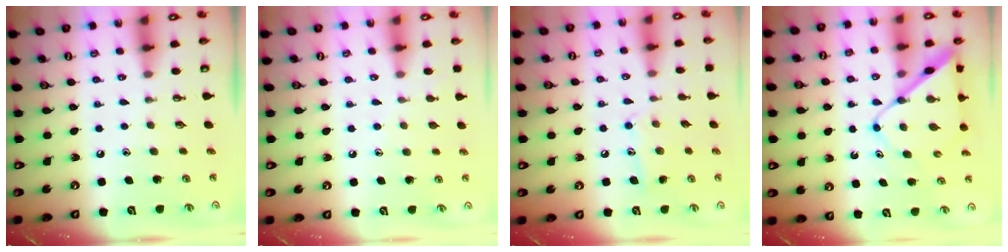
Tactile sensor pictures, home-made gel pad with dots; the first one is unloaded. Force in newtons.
{"total": 5.0, "press": 4.9, "slide": 0.4}
{"total": 8.7, "press": 8.6, "slide": 0.6}
{"total": 9.4, "press": 9.4, "slide": 0.7}